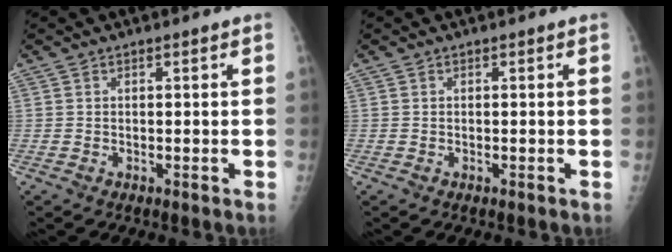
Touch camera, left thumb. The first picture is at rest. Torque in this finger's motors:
{"motor_torque": [0.09, -0.01, 0.00, 0.00, 0.00]}